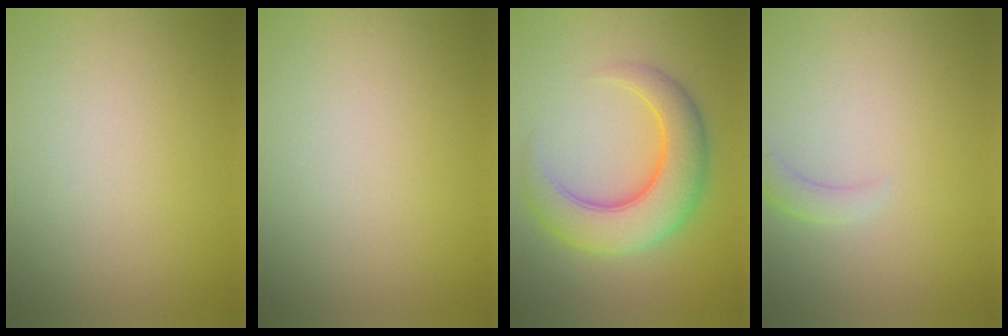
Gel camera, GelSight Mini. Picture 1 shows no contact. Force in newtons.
{"total": 0.0}
{"total": 7.5, "press": 7.5, "slide": 0.1}
{"total": 1.6, "press": 1.6, "slide": 0.3}